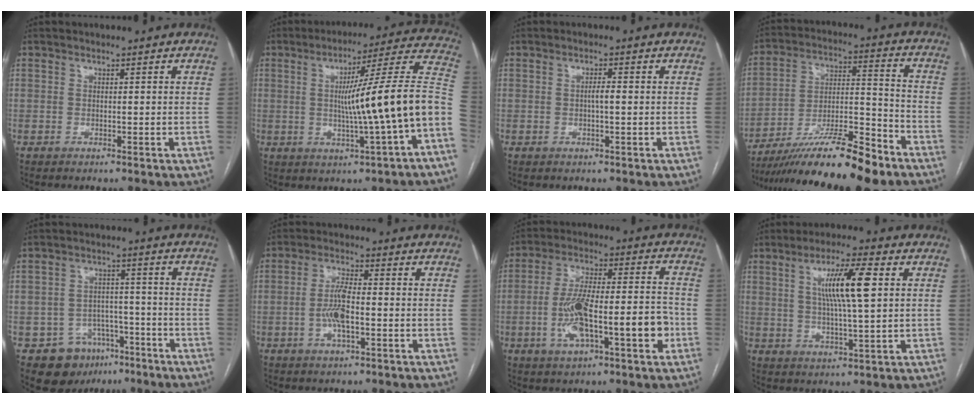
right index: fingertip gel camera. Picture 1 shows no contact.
{"total": 16.8, "force": [-2.4, -0.8, 16.6], "torque": [-0.221, 0.023, -0.039]}
{"total": 1.6, "force": [-0.1, 0.2, 1.6], "torque": [-0.026, 0.004, -0.002]}
{"total": 18.8, "force": [-14.6, 1.6, 11.8], "torque": [-0.191, -0.009, -0.254]}
{"total": 9.1, "force": [-5.3, 7.1, 2.2], "torque": [-0.027, 0.023, -0.071]}
{"total": 5.8, "force": [-1.3, 1.3, 5.5], "torque": [-0.115, 0.003, -0.025]}
{"total": 14.5, "force": [-4.1, 3.7, 13.5], "torque": [-0.240, 0.024, -0.065]}
{"total": 10.0, "force": [2.5, 0.7, 9.6], "torque": [-0.172, 0.006, 0.044]}